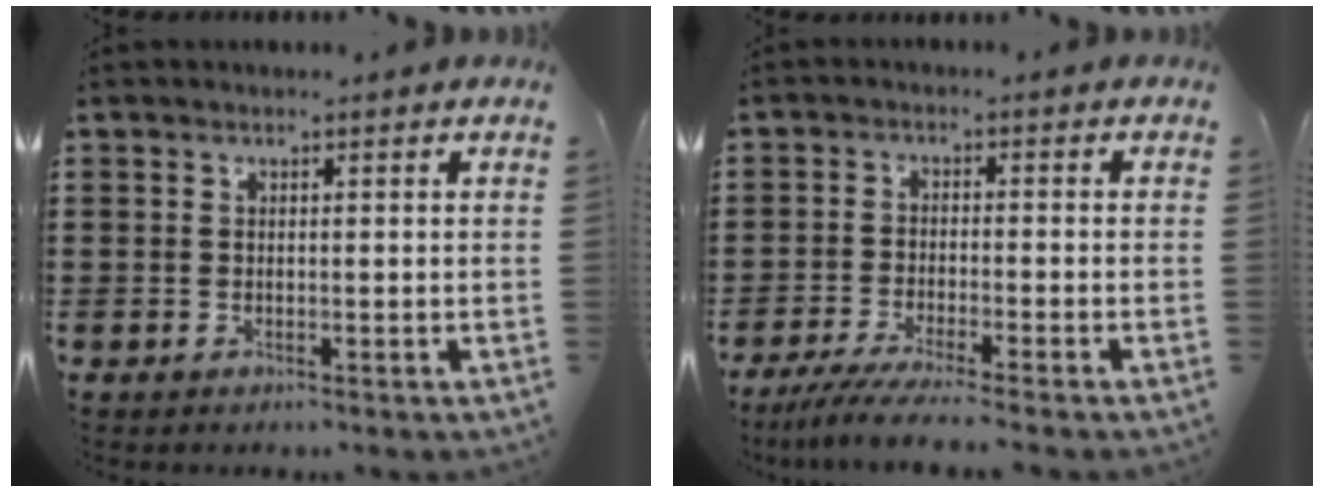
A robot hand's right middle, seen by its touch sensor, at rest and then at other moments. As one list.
[{"total": 4.1, "force": [-3.6, -0.3, 1.9], "torque": [-0.045, -0.016, -0.072]}]